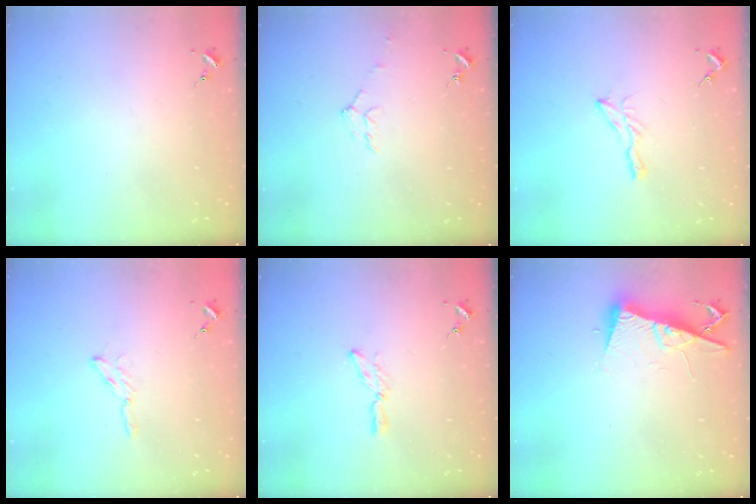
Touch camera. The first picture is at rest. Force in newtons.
{"total": 6.0, "press": 6.0, "slide": 0.7}
{"total": 6.0, "press": 6.0, "slide": 0.2}
{"total": 3.5, "press": 3.4, "slide": 0.4}
{"total": 6.8, "press": 6.8, "slide": 0.2}
{"total": 9.5, "press": 9.4, "slide": 1.1}